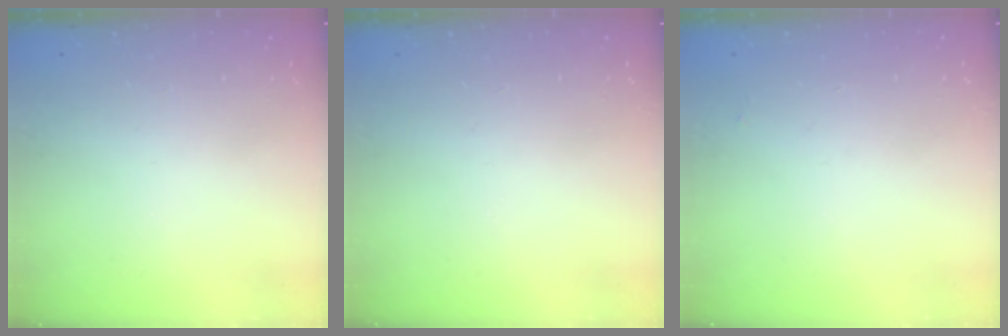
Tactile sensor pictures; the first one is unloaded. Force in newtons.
{"total": 0.0}
{"total": 1.9, "press": 1.9, "slide": 0.3}